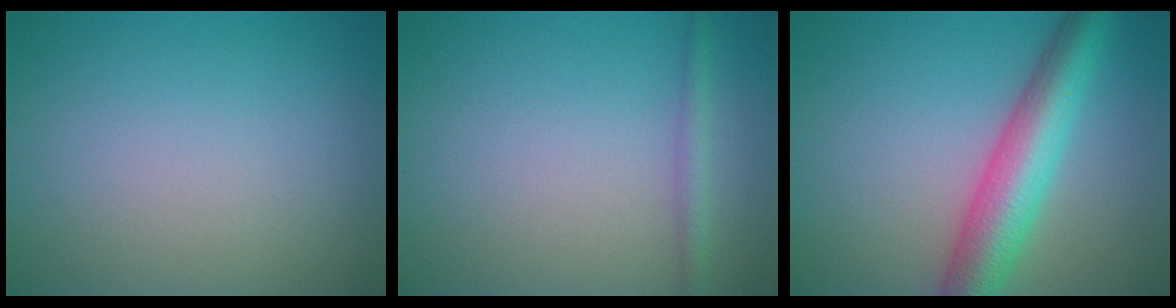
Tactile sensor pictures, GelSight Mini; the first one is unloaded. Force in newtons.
{"total": 1.5, "press": 1.5, "slide": 0.0}
{"total": 6.9, "press": 6.9, "slide": 0.2}